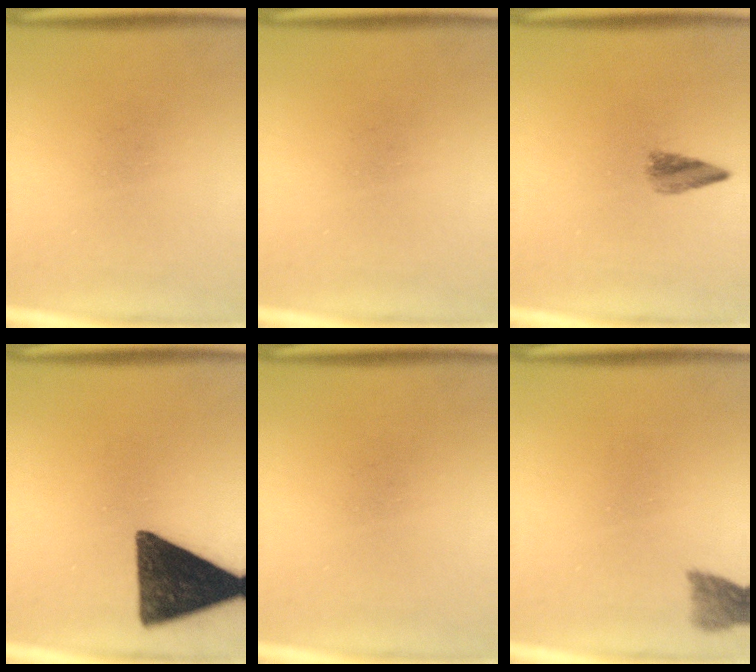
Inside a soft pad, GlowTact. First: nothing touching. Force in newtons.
{"total": 0.0}
{"total": 2.6}
{"total": 15.2}
{"total": 0.0}
{"total": 2.5}